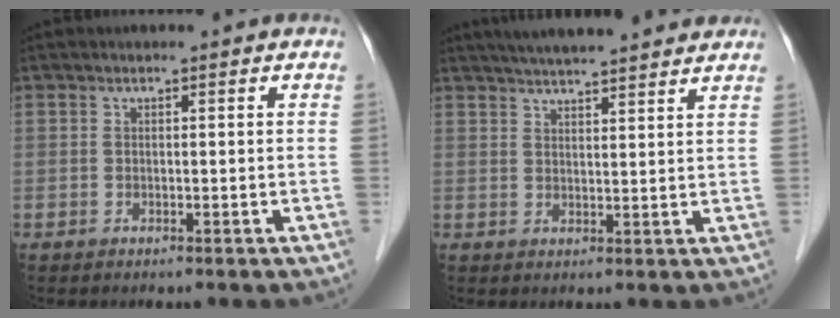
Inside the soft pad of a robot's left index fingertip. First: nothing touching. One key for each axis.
{"total": 13.6, "fx": 12.1, "fy": 1.4, "fz": 6.0, "tx": -0.093, "ty": 0.030, "tz": 0.164}